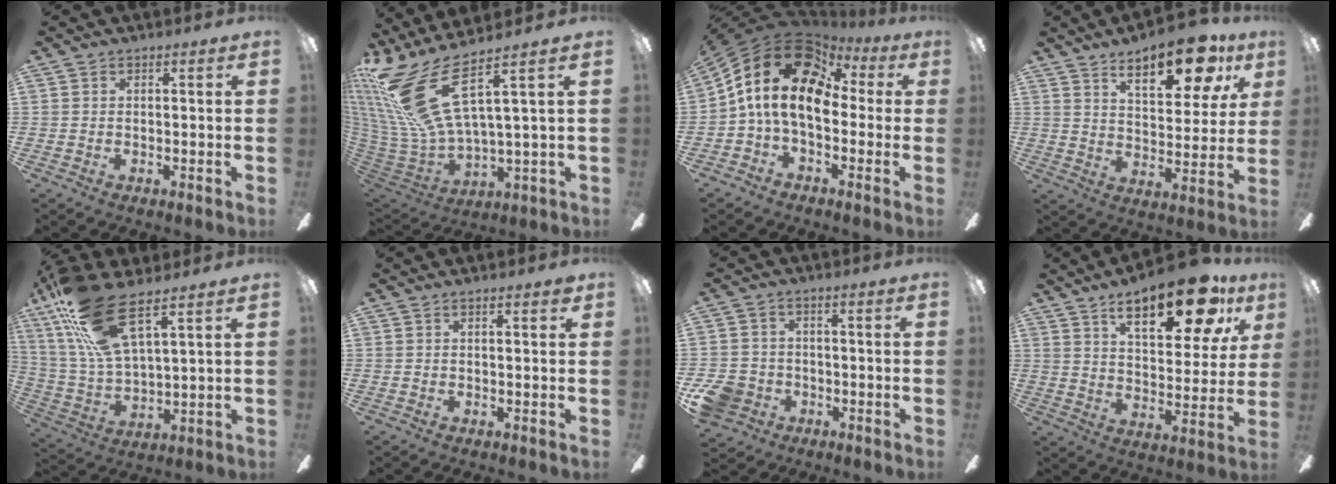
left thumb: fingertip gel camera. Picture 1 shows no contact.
{"total": 22.6, "force": [9.3, 8.5, 18.8], "torque": [-0.389, -0.052, 0.160]}
{"total": 17.6, "force": [3.1, 11.2, 13.1], "torque": [-0.288, -0.002, 0.052]}
{"total": 16.4, "force": [10.6, 6.3, 10.8], "torque": [-0.149, -0.052, 0.172]}
{"total": 18.2, "force": [11.4, 5.6, 13.0], "torque": [-0.289, -0.045, 0.198]}
{"total": 0.8, "force": [0.6, 0.2, 0.6], "torque": [-0.005, 0.000, 0.007]}
{"total": 8.7, "force": [-3.9, 7.1, 3.2], "torque": [-0.078, 0.030, -0.073]}
{"total": 20.0, "force": [12.0, 7.9, 13.9], "torque": [-0.199, -0.057, 0.191]}